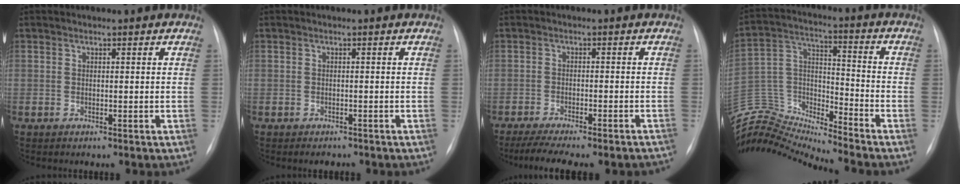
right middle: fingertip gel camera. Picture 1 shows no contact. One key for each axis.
{"total": 1.7, "fx": -1.5, "fy": 0.8, "fz": 0.5, "tx": -0.007, "ty": -0.001, "tz": -0.016}
{"total": 12.4, "fx": -10.8, "fy": 1.5, "fz": 5.8, "tx": -0.078, "ty": -0.005, "tz": -0.147}
{"total": 17.1, "fx": -16.9, "fy": -0.1, "fz": 2.7, "tx": -0.051, "ty": 0.050, "tz": -0.308}